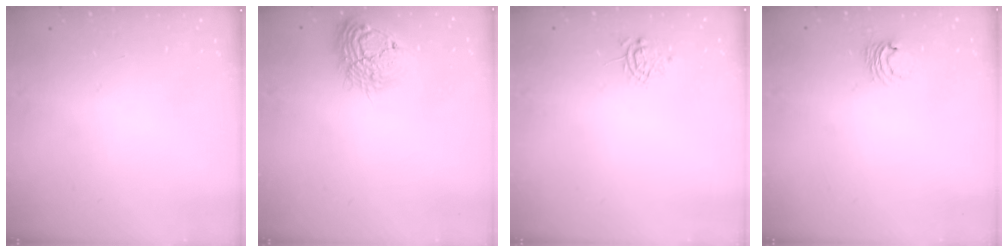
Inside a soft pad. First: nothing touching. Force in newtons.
{"total": 14.5, "press": 14.5, "slide": 1.0}
{"total": 6.1, "press": 6.0, "slide": 1.0}
{"total": 3.9, "press": 3.9, "slide": 0.3}